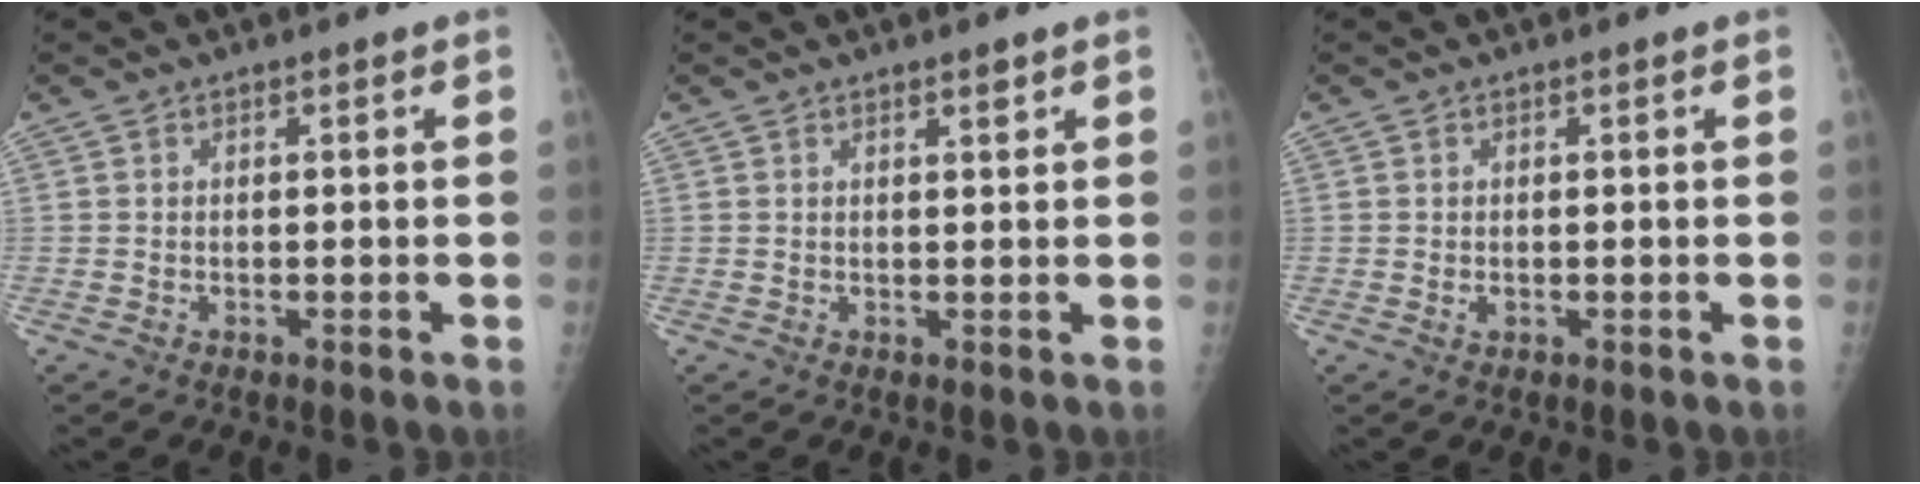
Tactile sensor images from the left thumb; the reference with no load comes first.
{"total": 1.4, "force": [1.0, 0.4, 0.9], "torque": [-0.009, -0.006, 0.015]}
{"total": 0.9, "force": [-0.1, 0.7, 0.6], "torque": [-0.008, -0.001, 0.000]}